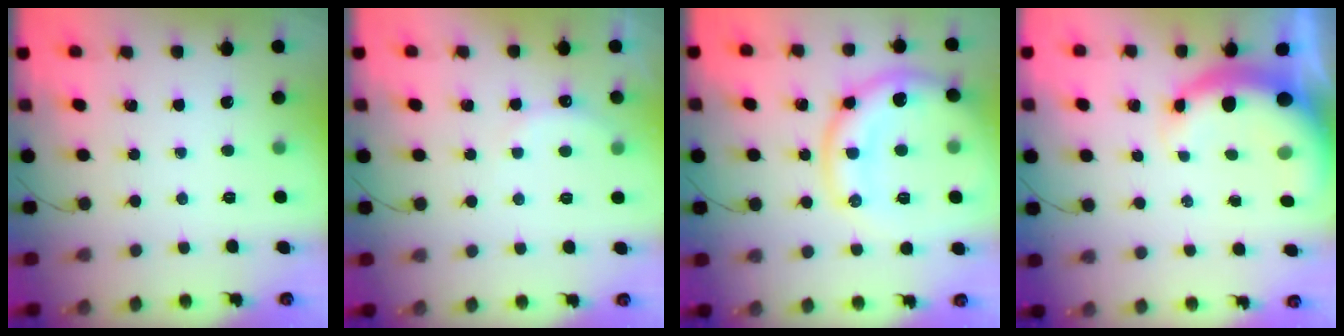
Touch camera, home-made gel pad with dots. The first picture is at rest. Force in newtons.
{"total": 5.9, "press": 5.8, "slide": 1.0}
{"total": 15.6, "press": 15.5, "slide": 1.1}
{"total": 6.9, "press": 6.7, "slide": 1.6}